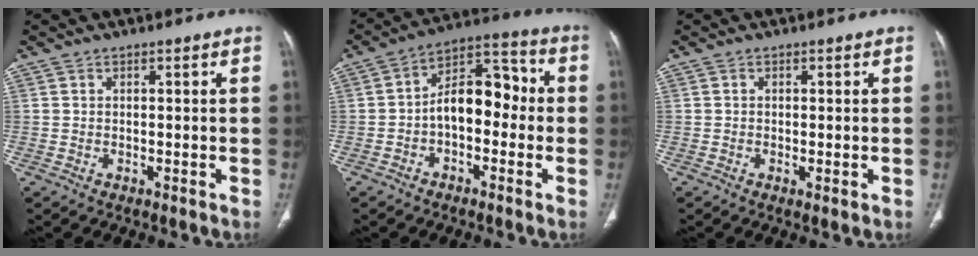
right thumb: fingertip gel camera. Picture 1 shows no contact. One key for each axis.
{"total": 11.0, "fx": -1.5, "fy": 6.7, "fz": 8.6, "tx": -0.104, "ty": 0.046, "tz": -0.039}
{"total": 1.0, "fx": -0.3, "fy": 0.3, "fz": 1.0, "tx": -0.021, "ty": -0.005, "tz": -0.005}